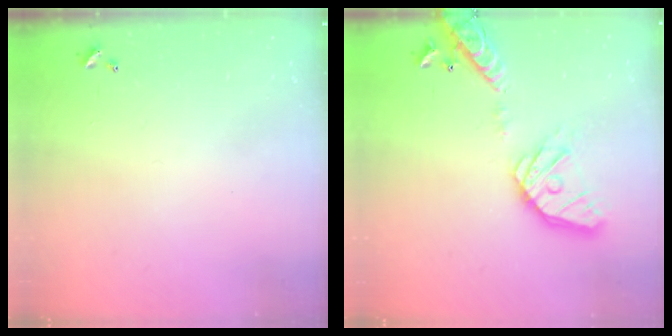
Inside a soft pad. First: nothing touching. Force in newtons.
{"total": 19.5, "press": 19.2, "slide": 3.3}